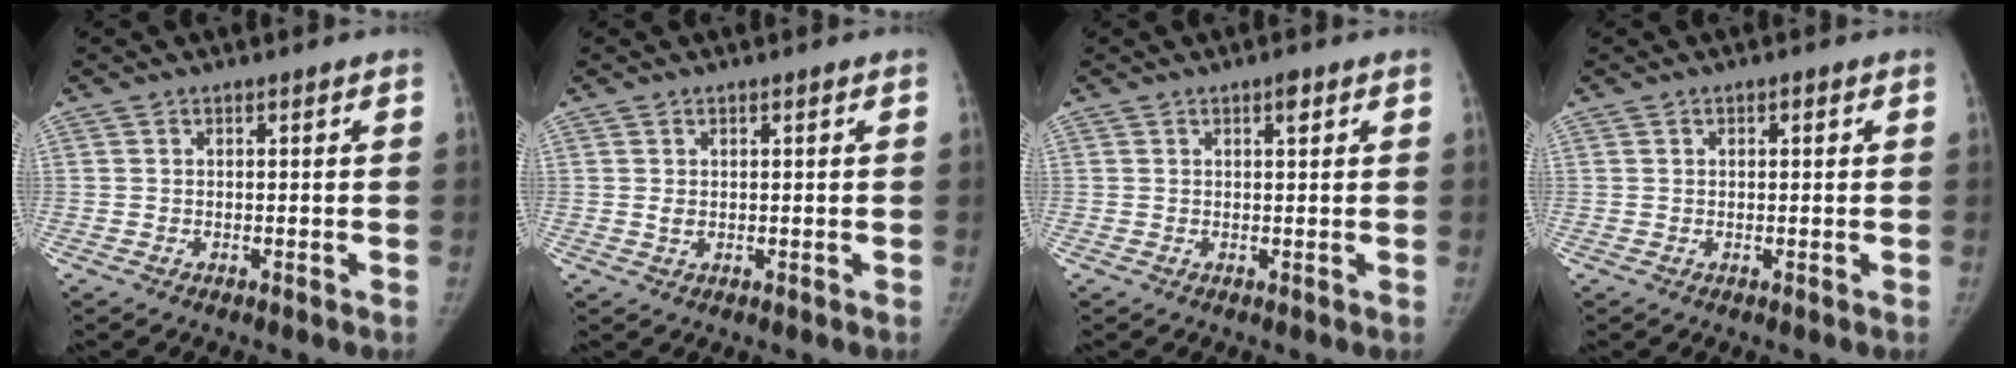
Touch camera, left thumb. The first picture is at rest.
{"total": 1.2, "force": [0.2, 0.8, 0.9], "torque": [-0.013, -0.002, 0.006]}
{"total": 1.6, "force": [0.8, 0.6, 1.3], "torque": [-0.014, -0.001, 0.010]}
{"total": 1.1, "force": [0.4, 0.6, 0.9], "torque": [-0.013, 0.002, 0.005]}